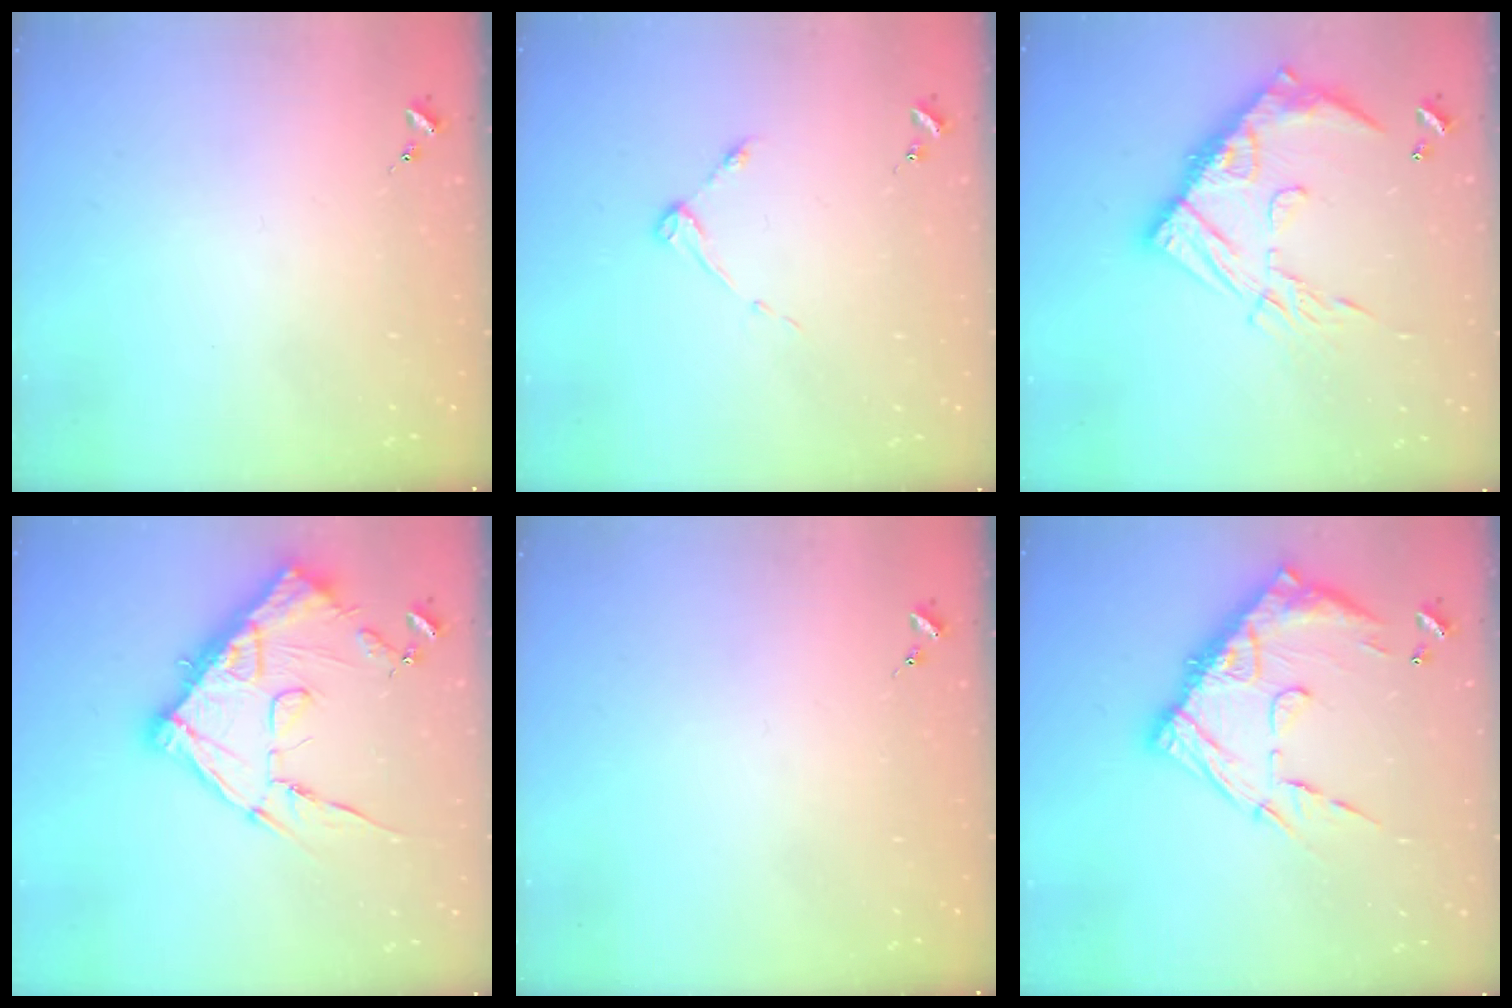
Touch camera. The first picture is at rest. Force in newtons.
{"total": 3.7, "press": 3.7, "slide": 0.5}
{"total": 19.1, "press": 19.0, "slide": 1.8}
{"total": 17.2, "press": 17.2, "slide": 1.3}
{"total": 0.0}
{"total": 19.1, "press": 19.0, "slide": 1.7}